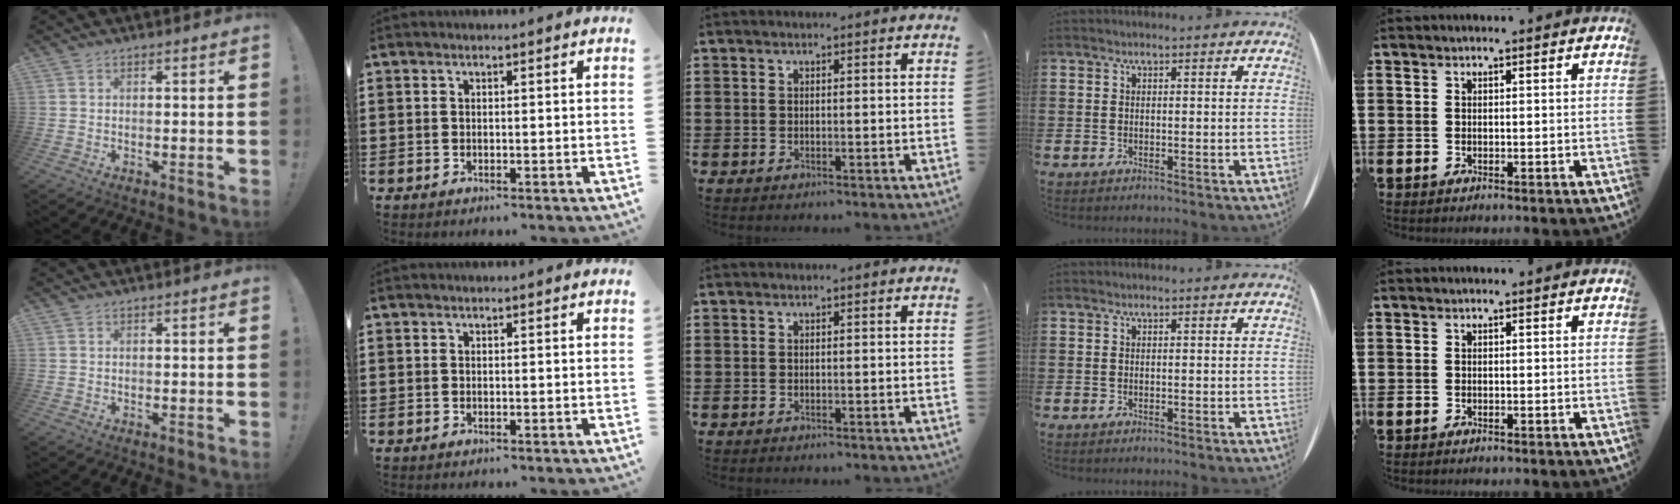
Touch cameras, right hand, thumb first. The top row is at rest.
{}